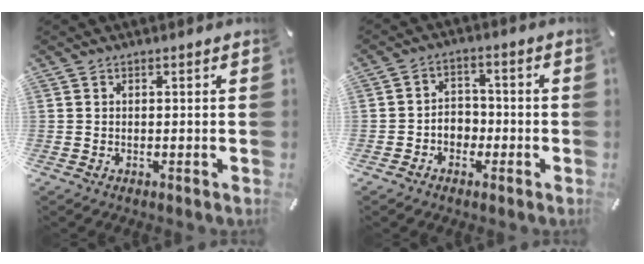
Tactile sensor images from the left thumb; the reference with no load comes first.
{"total": 4.8, "force": [-2.0, 4.1, 1.4], "torque": [-0.027, 0.018, -0.037]}